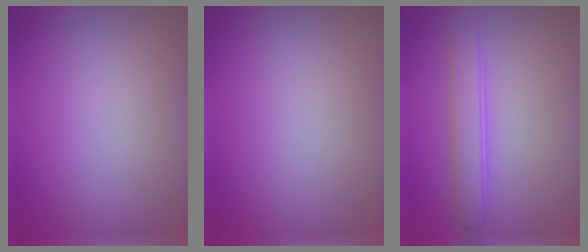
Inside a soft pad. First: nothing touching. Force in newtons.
{"total": 0.0}
{"total": 2.5, "press": 2.5, "slide": 0.1}